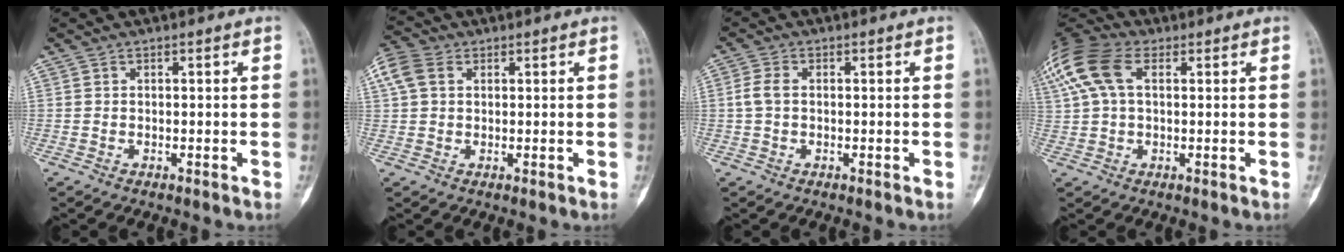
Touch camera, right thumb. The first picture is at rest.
{"total": 6.5, "force": [2.1, 4.7, 3.9], "torque": [-0.094, 0.020, 0.039]}
{"total": 3.0, "force": [0.0, 1.9, 2.3], "torque": [-0.055, 0.006, -0.003]}
{"total": 16.3, "force": [5.6, 10.0, 11.7], "torque": [-0.283, 0.043, 0.100]}